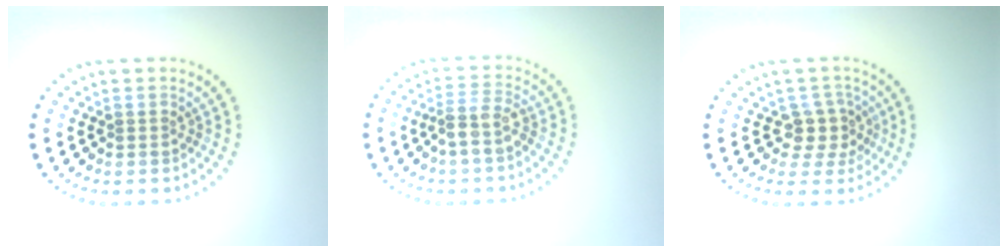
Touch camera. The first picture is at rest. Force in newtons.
{"total": 2.5, "press": 2.1, "slide": 1.5}
{"total": 2.7, "press": 2.3, "slide": 1.6}